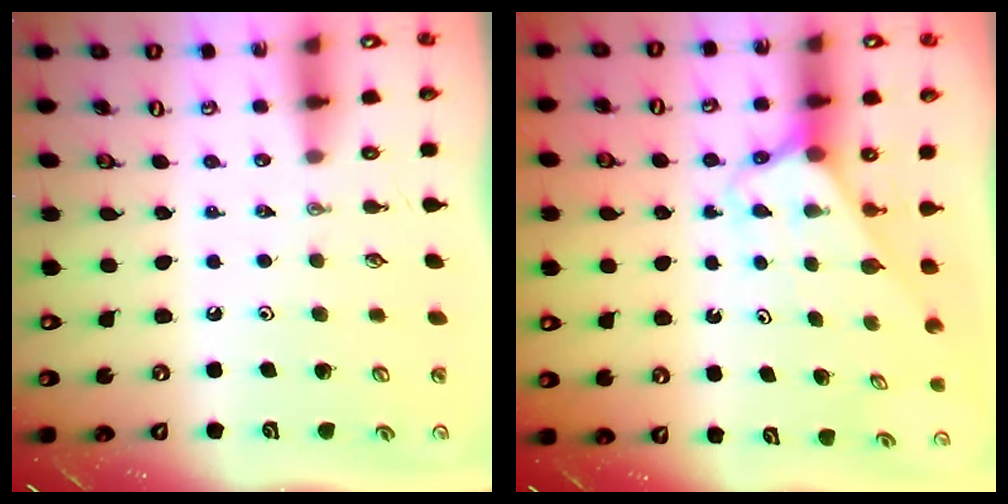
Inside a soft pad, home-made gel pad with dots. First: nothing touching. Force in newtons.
{"total": 2.6, "press": 2.6, "slide": 0.1}